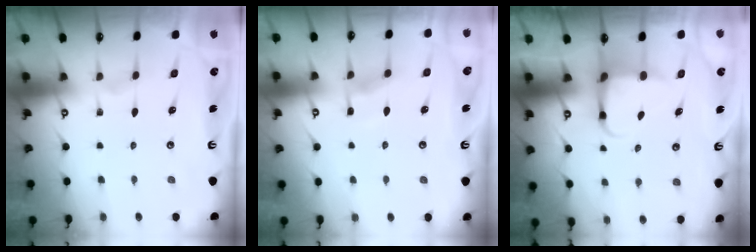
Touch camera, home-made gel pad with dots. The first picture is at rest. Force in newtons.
{"total": 3.8, "press": 3.8, "slide": 0.5}
{"total": 4.0, "press": 3.9, "slide": 0.4}